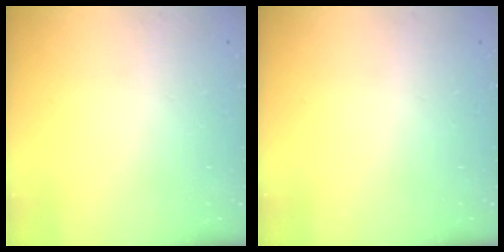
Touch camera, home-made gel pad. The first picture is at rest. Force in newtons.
{"total": 0.0}